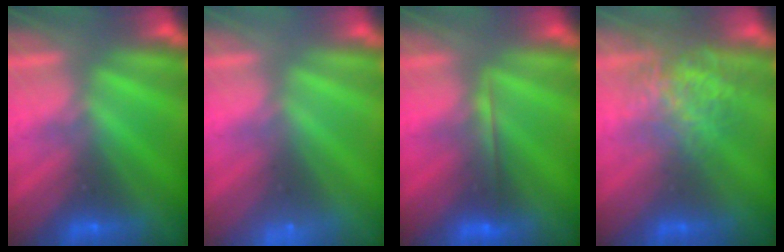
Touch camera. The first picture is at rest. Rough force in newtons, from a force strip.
{"total": 2.2}
{"total": 2.0}
{"total": 3.5}